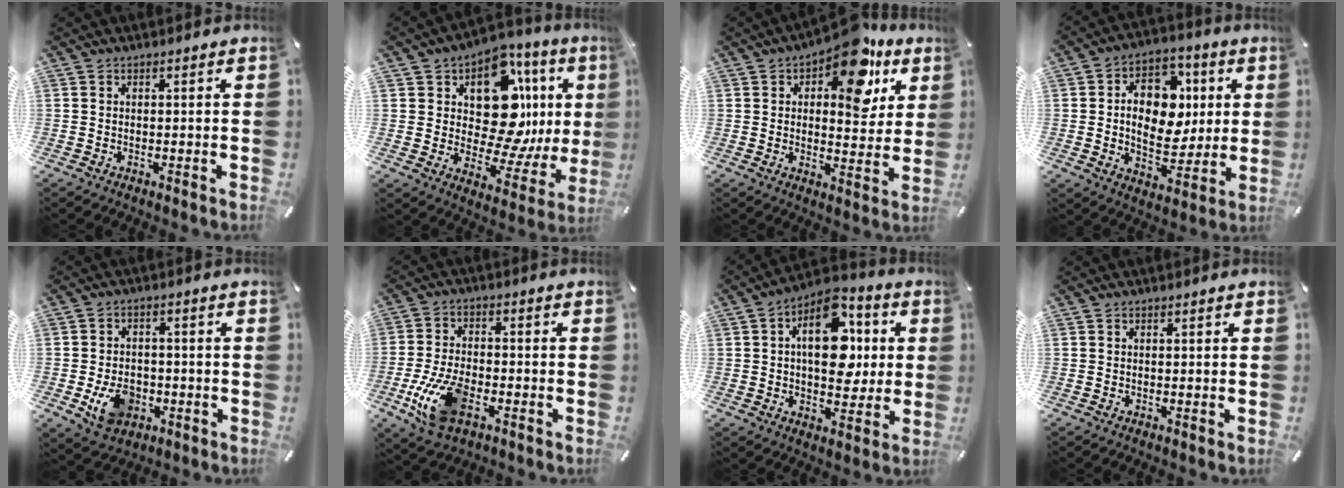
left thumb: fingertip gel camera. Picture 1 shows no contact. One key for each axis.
{"total": 17.6, "fx": 5.9, "fy": 10.9, "fz": 12.6, "tx": -0.170, "ty": -0.053, "tz": 0.100}
{"total": 15.8, "fx": 8.9, "fy": 7.9, "fz": 10.4, "tx": -0.135, "ty": -0.052, "tz": 0.148}
{"total": 14.3, "fx": 2.0, "fy": 10.8, "fz": 9.1, "tx": -0.137, "ty": -0.004, "tz": 0.039}
{"total": 8.5, "fx": -2.6, "fy": 6.4, "fz": 5.0, "tx": -0.089, "ty": 0.009, "tz": -0.045}
{"total": 12.2, "fx": -4.5, "fy": 6.7, "fz": 9.1, "tx": -0.201, "ty": 0.004, "tz": -0.082}
{"total": 16.4, "fx": 3.2, "fy": 10.4, "fz": 12.3, "tx": -0.176, "ty": -0.009, "tz": 0.056}
{"total": 0.0}